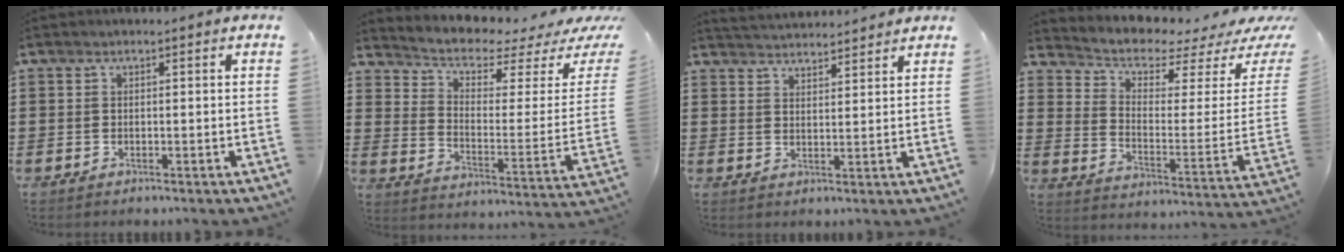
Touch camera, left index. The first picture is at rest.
{"total": 3.8, "force": [3.0, 1.2, 2.0], "torque": [-0.052, -0.034, 0.045]}
{"total": 3.2, "force": [3.2, -0.2, 0.0], "torque": [-0.009, -0.013, 0.058]}
{"total": 3.7, "force": [3.1, 1.1, 1.6], "torque": [-0.054, -0.034, 0.049]}